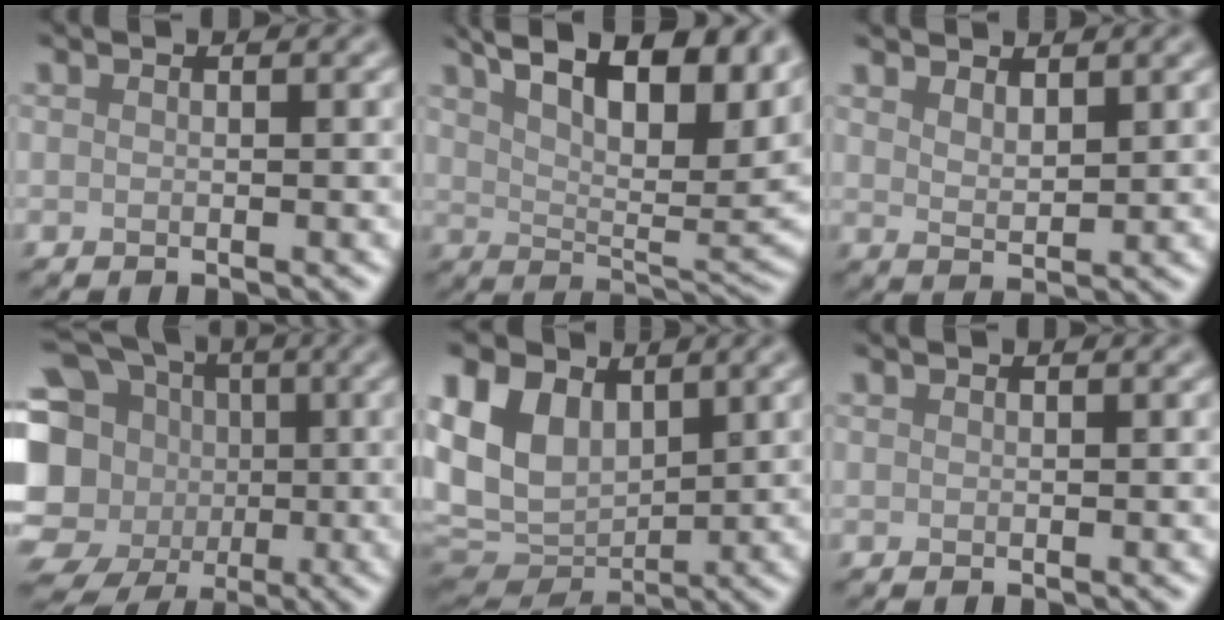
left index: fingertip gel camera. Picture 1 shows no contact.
{"total": 15.4, "force": [8.7, 6.5, 11.0], "torque": [-0.159, 0.037, 0.127]}
{"total": 2.3, "force": [1.9, 0.6, 1.1], "torque": [-0.021, -0.003, 0.038]}
{"total": 15.2, "force": [-3.1, 13.4, 6.4], "torque": [-0.146, -0.001, -0.060]}
{"total": 10.3, "force": [3.1, 7.4, 6.4], "torque": [-0.158, 0.008, 0.060]}
{"total": 0.0}